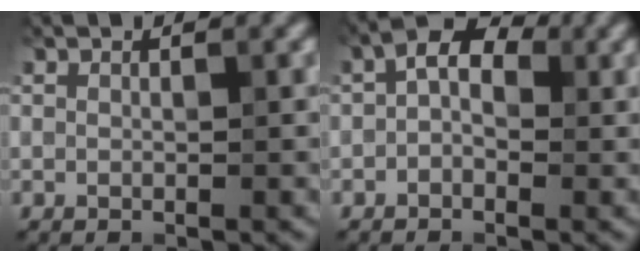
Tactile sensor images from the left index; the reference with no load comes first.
{"total": 3.4, "force": [0.0, 2.2, 2.6], "torque": [-0.033, 0.010, -0.017]}